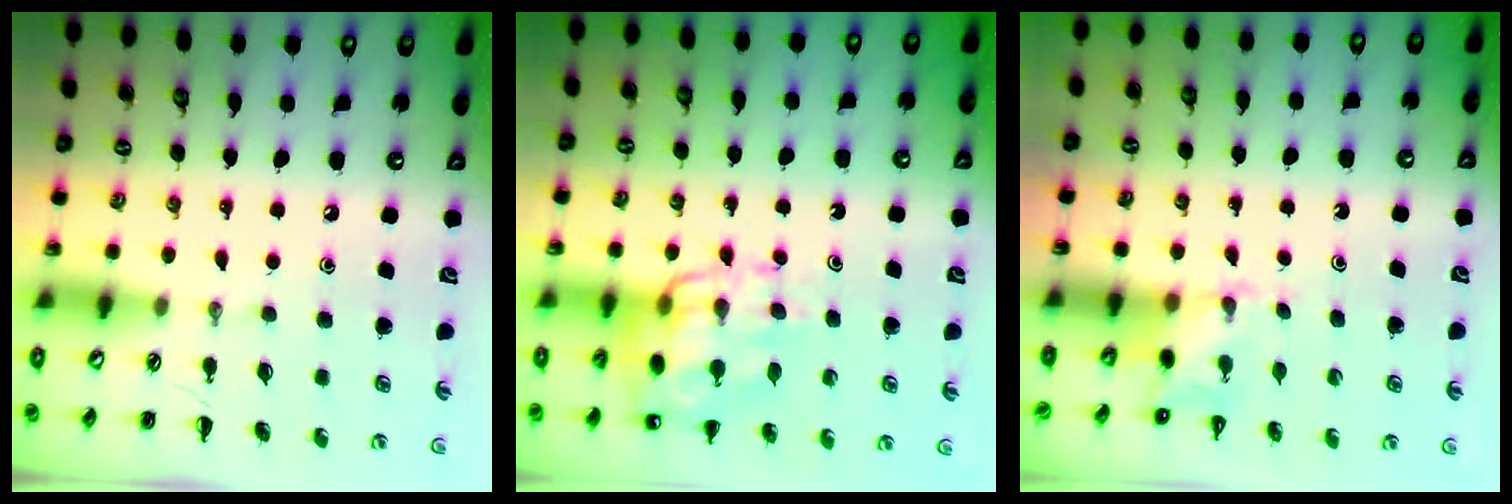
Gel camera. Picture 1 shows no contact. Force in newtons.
{"total": 15.8, "press": 15.3, "slide": 3.9}
{"total": 3.0, "press": 2.8, "slide": 1.0}